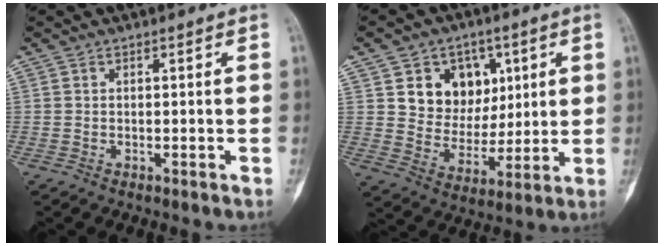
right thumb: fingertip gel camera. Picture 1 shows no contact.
{"total": 12.5, "force": [4.7, 10.3, 5.4], "torque": [-0.038, -0.017, 0.086]}